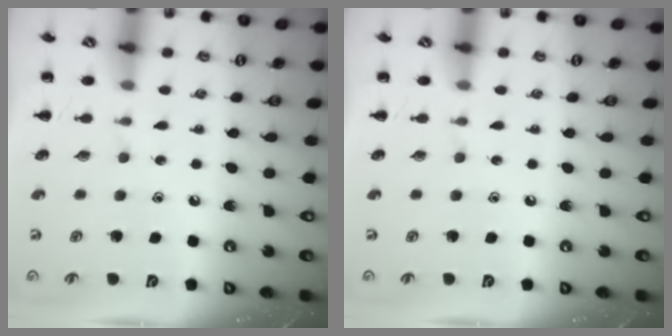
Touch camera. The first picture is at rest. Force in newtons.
{"total": 0.0}